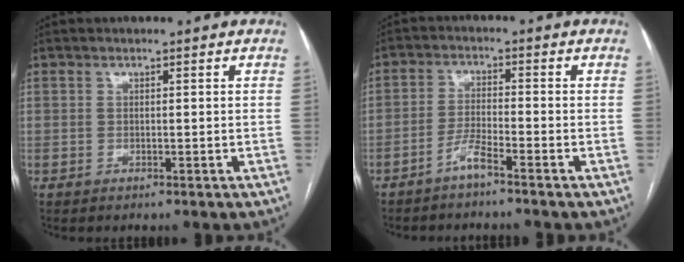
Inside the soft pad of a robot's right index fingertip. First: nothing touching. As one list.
[{"total": 3.4, "force": [-2.7, -0.2, 2.1], "torque": [-0.045, -0.002, -0.055]}]